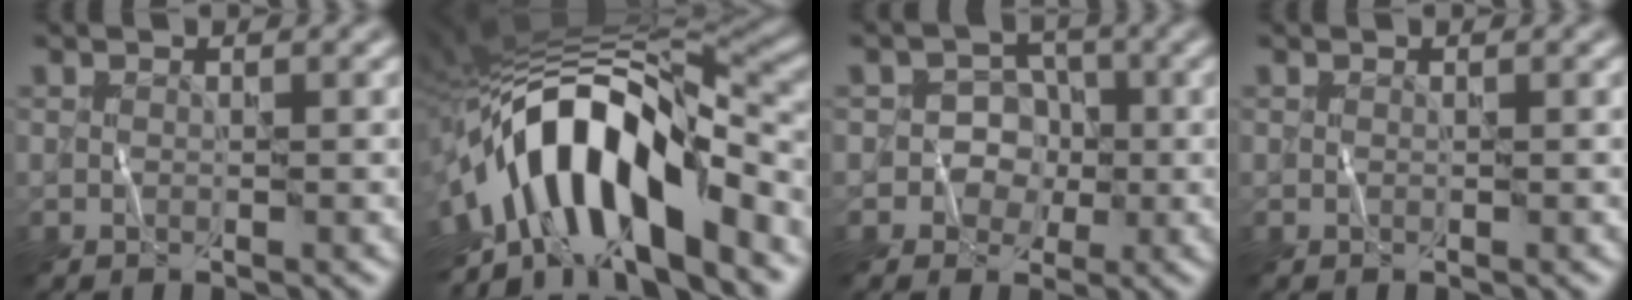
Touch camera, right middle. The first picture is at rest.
{"total": 13.9, "force": [-4.8, 5.6, 11.8], "torque": [-0.174, 0.014, -0.084]}
{"total": 3.9, "force": [-1.0, 3.8, 0.3], "torque": [0.026, 0.016, -0.034]}
{"total": 0.0}